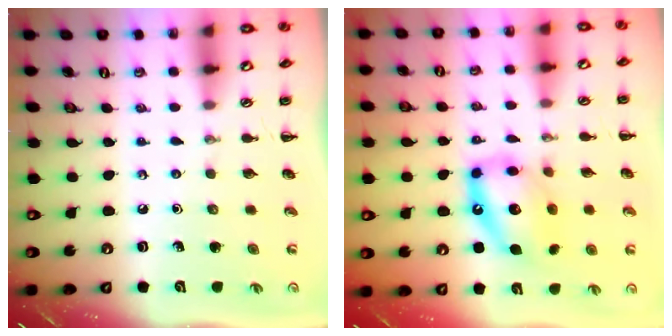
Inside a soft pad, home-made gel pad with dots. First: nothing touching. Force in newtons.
{"total": 12.5, "press": 12.0, "slide": 3.4}